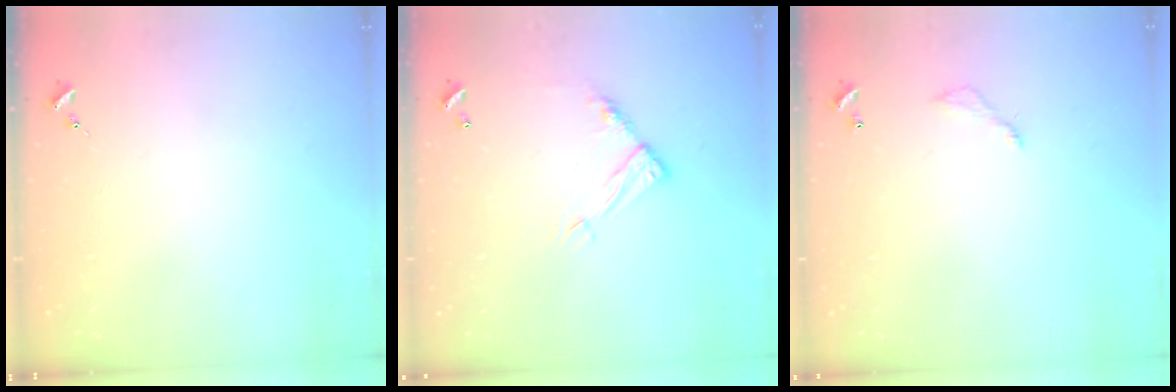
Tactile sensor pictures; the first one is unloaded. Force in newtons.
{"total": 9.4, "press": 9.4, "slide": 0.5}
{"total": 3.8, "press": 3.8, "slide": 0.2}